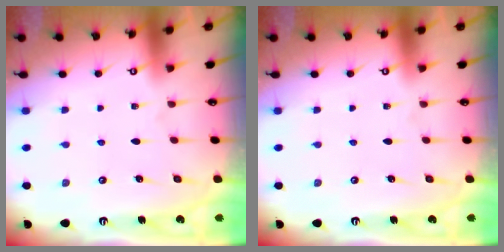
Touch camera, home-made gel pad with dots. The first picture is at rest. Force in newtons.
{"total": 0.0}